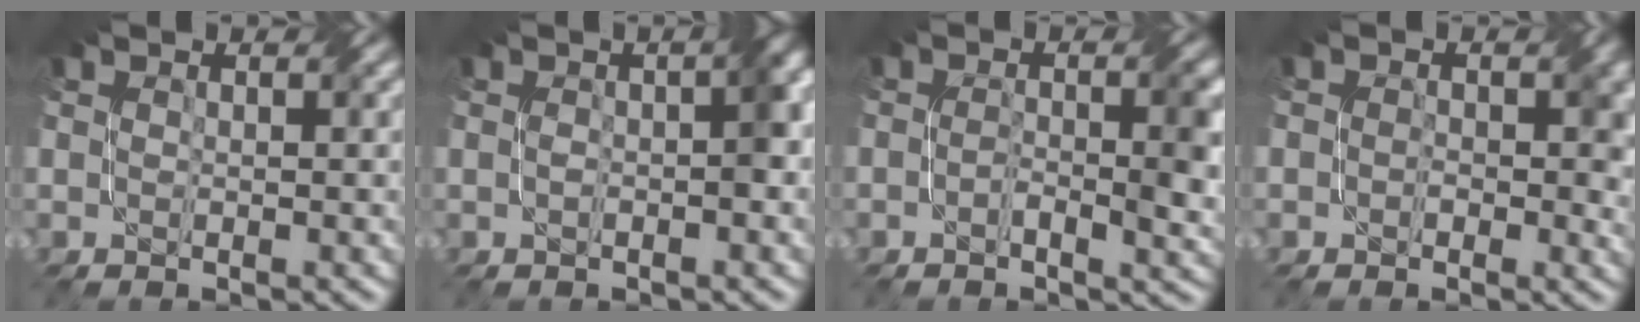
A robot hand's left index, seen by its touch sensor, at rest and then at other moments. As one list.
[{"total": 2.9, "force": [-0.3, 0.8, 2.8], "torque": [-0.045, 0.013, -0.004]}, {"total": 3.9, "force": [-0.6, 1.2, 3.7], "torque": [-0.063, -0.003, -0.011]}, {"total": 3.3, "force": [0.1, 2.2, 2.5], "torque": [-0.023, -0.002, -0.005]}]